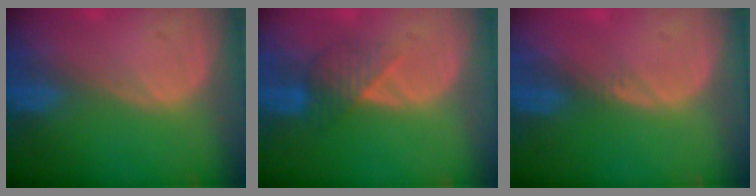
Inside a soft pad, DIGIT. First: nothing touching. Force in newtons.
{"total": 4.1, "press": 3.8, "slide": 1.4}
{"total": 0.5, "press": 0.5, "slide": 0.2}